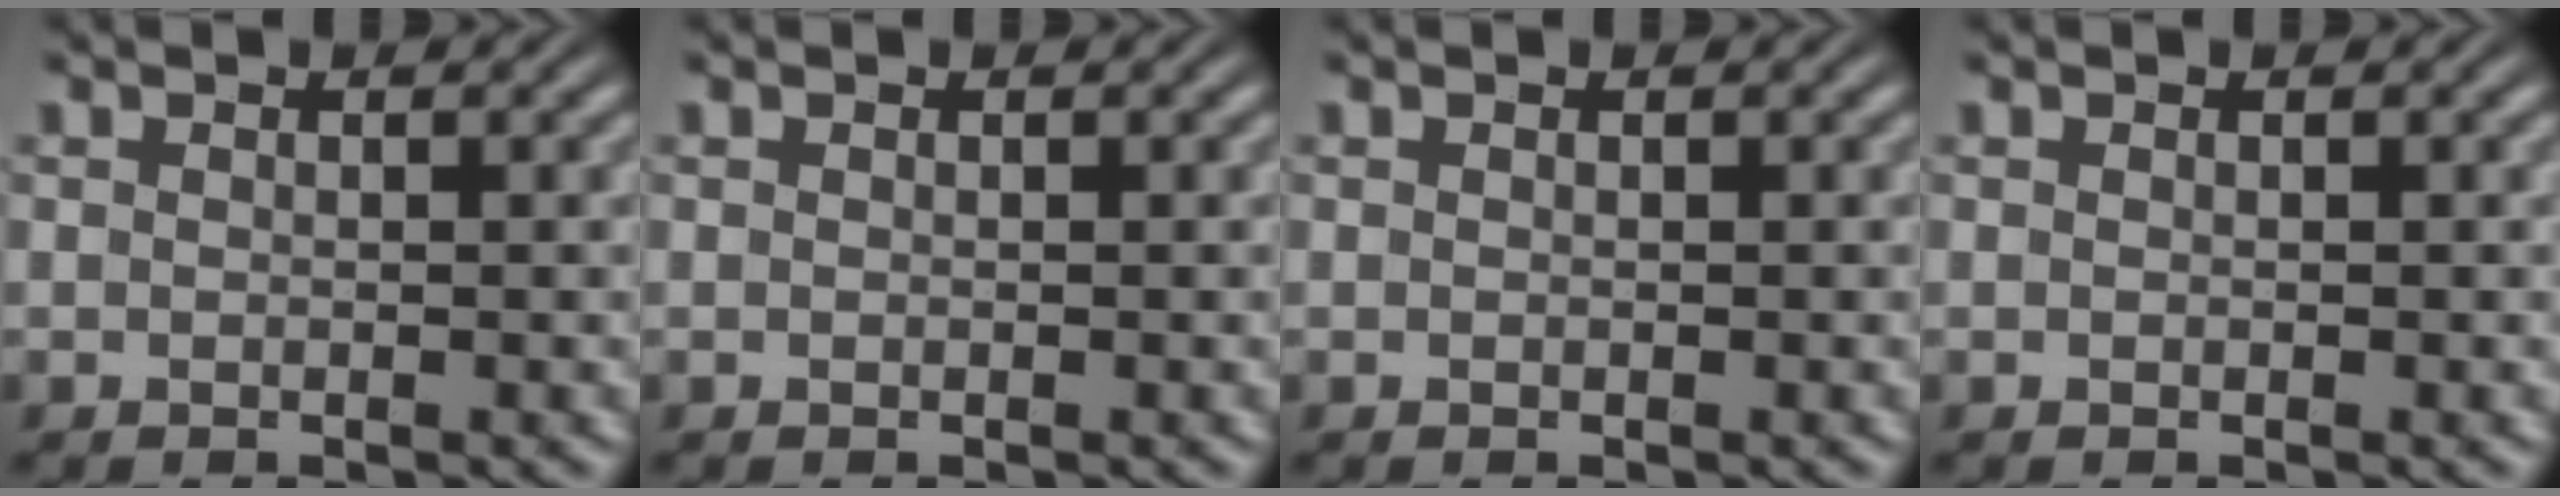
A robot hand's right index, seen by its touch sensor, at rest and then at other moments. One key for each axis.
{"total": 0.0}
{"total": 0.0}
{"total": 0.0}